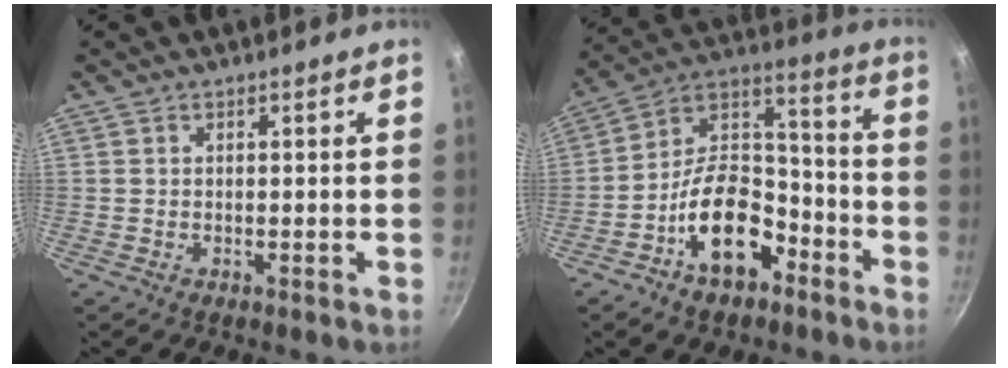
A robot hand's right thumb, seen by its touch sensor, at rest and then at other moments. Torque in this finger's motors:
{"motor_torque": [0.19, 0.47, 1.11, -1.23, 0.36]}